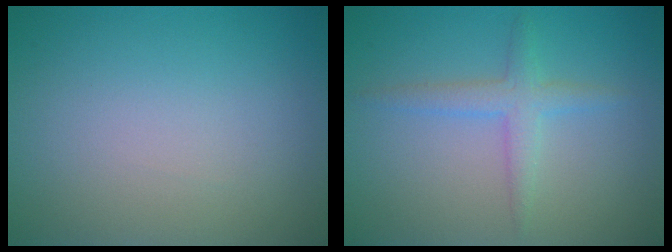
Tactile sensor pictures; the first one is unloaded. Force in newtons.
{"total": 2.3, "press": 2.3, "slide": 0.1}